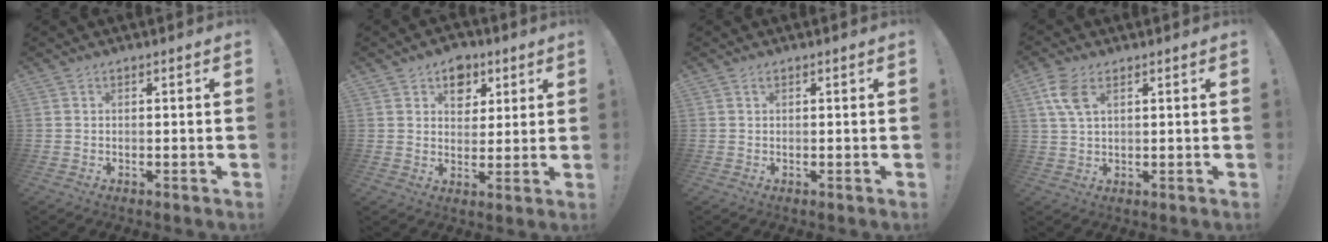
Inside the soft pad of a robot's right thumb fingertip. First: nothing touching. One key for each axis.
{"total": 8.6, "fx": 4.4, "fy": 6.9, "fz": 2.7, "tx": -0.026, "ty": -0.026, "tz": 0.085}
{"total": 0.0}
{"total": 6.6, "fx": 2.7, "fy": 3.5, "fz": 4.9, "tx": -0.105, "ty": -0.004, "tz": 0.051}